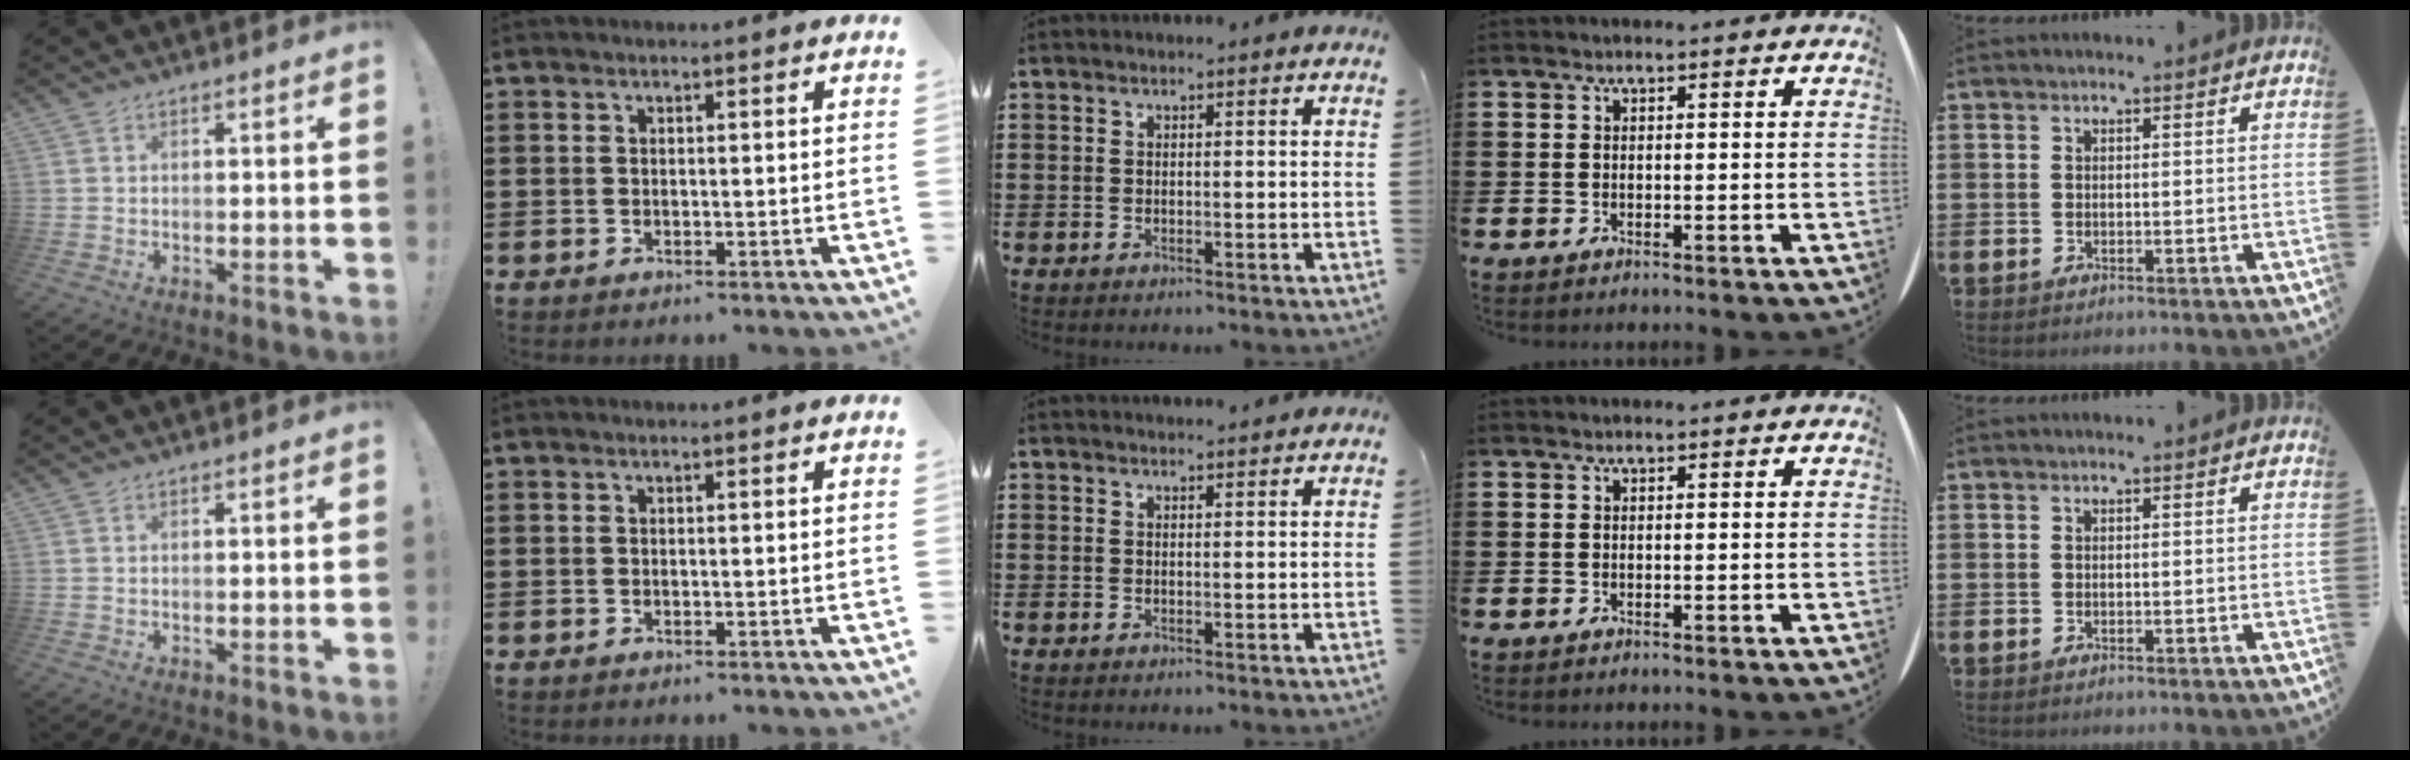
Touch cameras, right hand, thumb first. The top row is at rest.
{"middle": {"total": 1.0, "force": [1.0, 0.0, 0.1], "torque": [0.003, -0.003, 0.017]}}